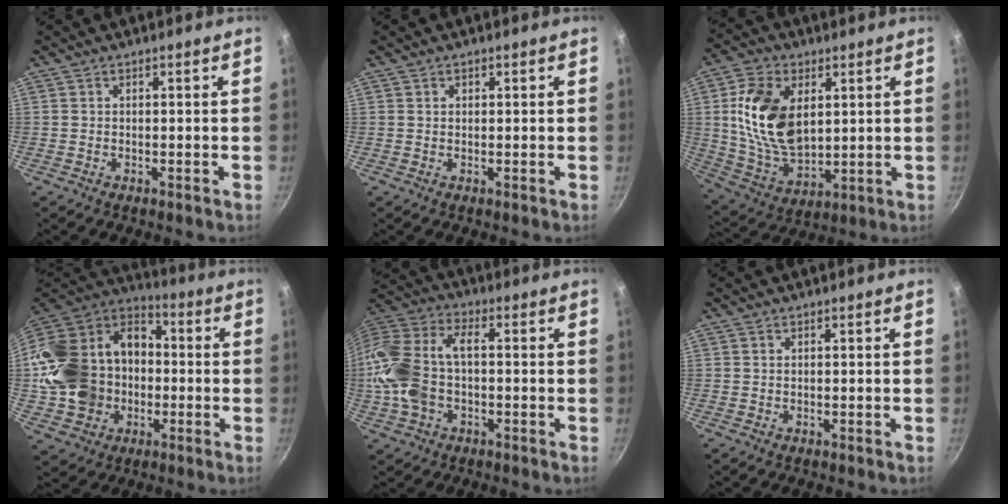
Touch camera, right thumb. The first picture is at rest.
{"total": 0.9, "force": [0.4, 0.6, 0.6], "torque": [-0.007, 0.003, 0.007]}
{"total": 17.3, "force": [3.6, 10.8, 13.0], "torque": [-0.224, -0.017, 0.078]}
{"total": 26.2, "force": [-2.7, 21.2, 15.2], "torque": [-0.293, 0.060, -0.035]}
{"total": 16.8, "force": [-2.1, 10.5, 13.0], "torque": [-0.272, 0.034, -0.052]}
{"total": 0.0}